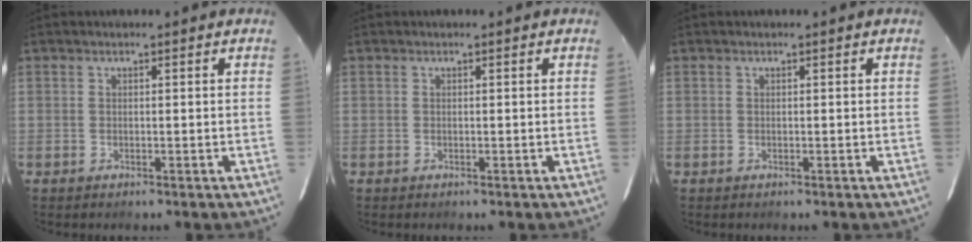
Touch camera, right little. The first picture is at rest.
{"total": 0.0}
{"total": 0.0}